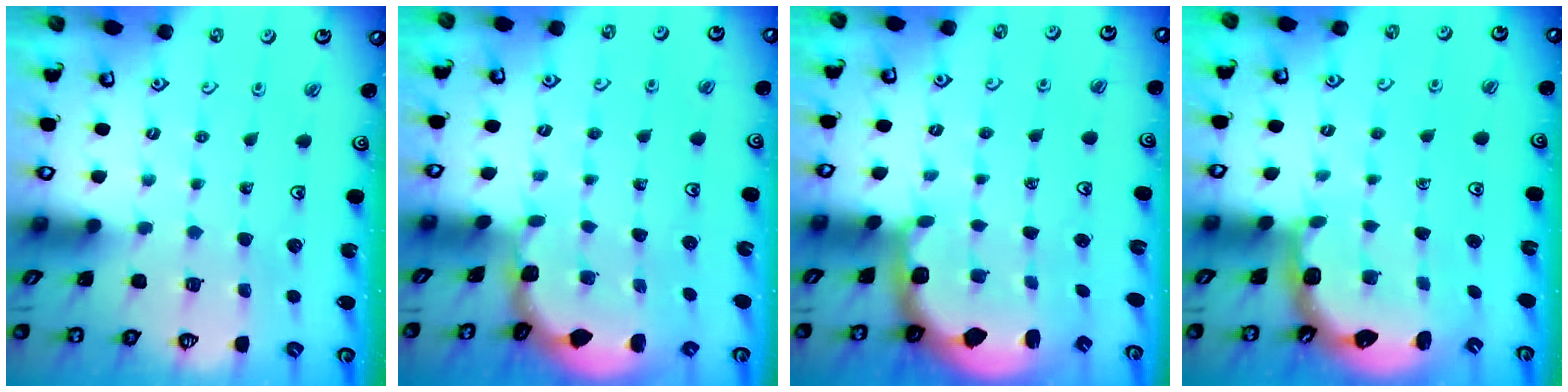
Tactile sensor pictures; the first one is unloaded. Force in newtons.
{"total": 0.9, "press": 0.8, "slide": 0.2}
{"total": 2.3, "press": 1.3, "slide": 1.8}
{"total": 2.6, "press": 2.2, "slide": 1.4}